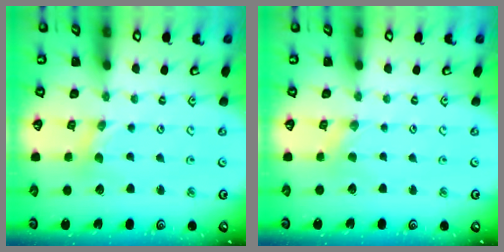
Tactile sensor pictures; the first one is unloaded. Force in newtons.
{"total": 0.5, "press": 0.5, "slide": 0.1}